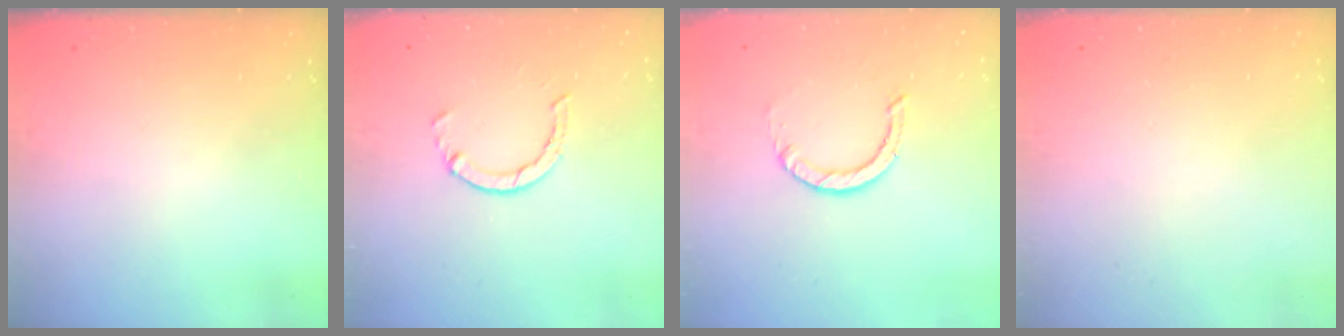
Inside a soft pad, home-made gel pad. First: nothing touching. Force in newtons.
{"total": 2.9, "press": 2.9, "slide": 0.4}
{"total": 3.6, "press": 3.5, "slide": 0.3}
{"total": 2.7, "press": 2.7, "slide": 0.2}